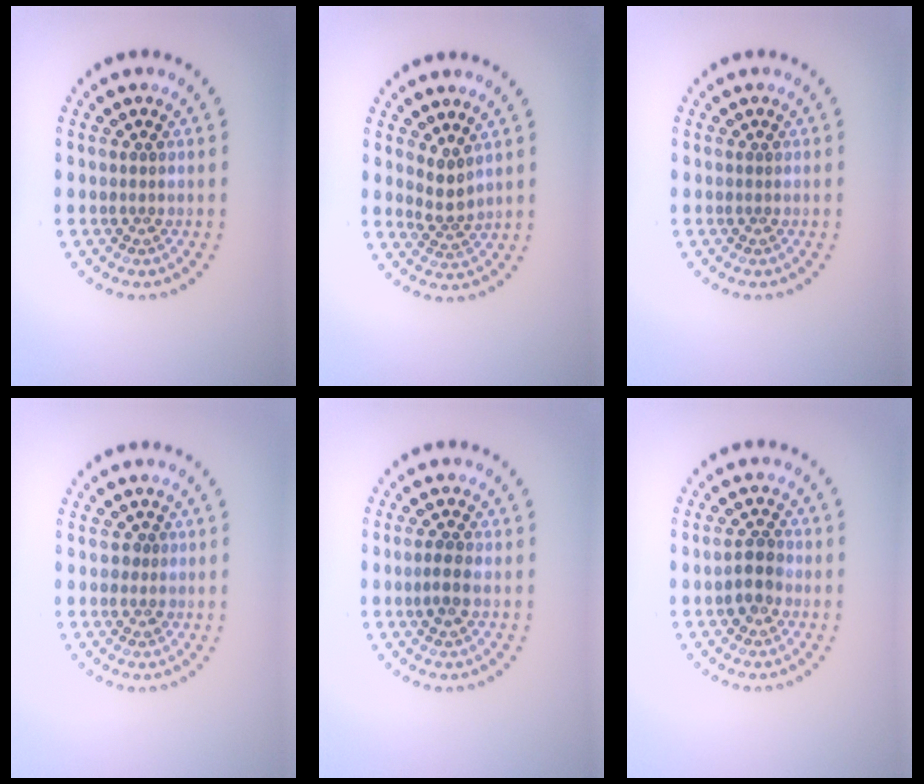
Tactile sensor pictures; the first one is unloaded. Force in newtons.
{"total": 2.0, "press": 1.5, "slide": 1.4}
{"total": 0.0}
{"total": 0.9, "press": 0.8, "slide": 0.4}
{"total": 1.3, "press": 1.2, "slide": 0.6}
{"total": 1.9, "press": 1.8, "slide": 0.7}